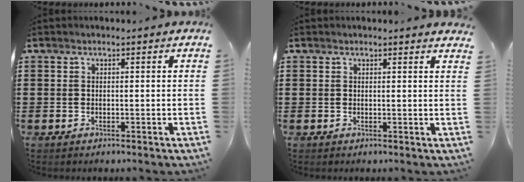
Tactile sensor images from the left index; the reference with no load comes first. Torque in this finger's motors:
{"motor_torque": [0.88, -1.15, 0.00, 0.00]}